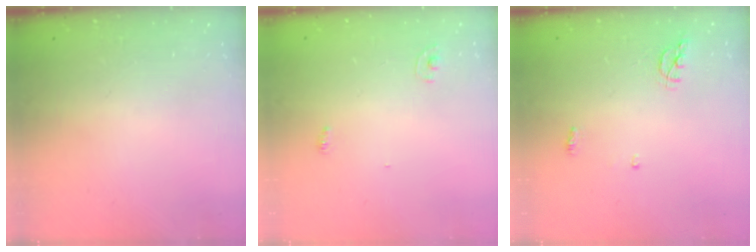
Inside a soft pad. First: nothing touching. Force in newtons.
{"total": 2.8, "press": 2.8, "slide": 0.1}
{"total": 5.6, "press": 5.6, "slide": 0.7}